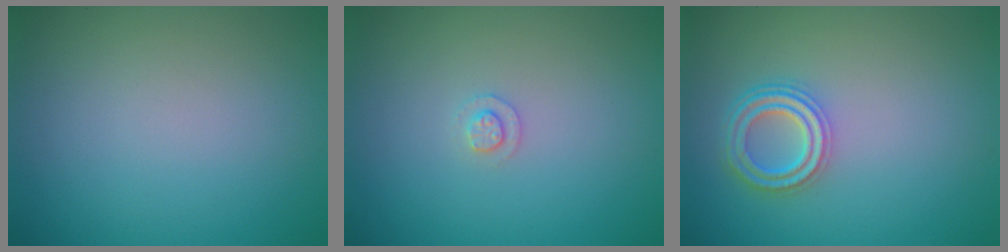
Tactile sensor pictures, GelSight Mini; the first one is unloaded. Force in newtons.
{"total": 1.0, "press": 1.0, "slide": 0.2}
{"total": 3.8, "press": 3.0, "slide": 2.3}